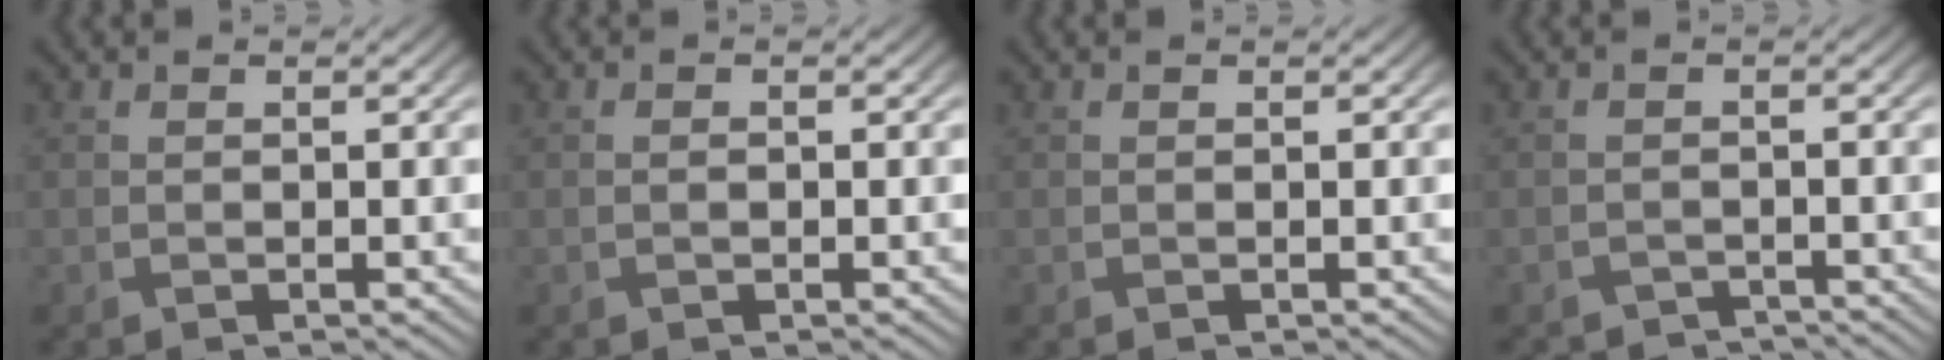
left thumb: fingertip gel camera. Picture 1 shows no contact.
{"total": 0.6, "force": [-0.1, 0.4, 0.5], "torque": [-0.010, 0.000, 0.002]}
{"total": 0.0}
{"total": 2.4, "force": [-2.4, 0.4, 0.1], "torque": [0.000, -0.005, -0.041]}